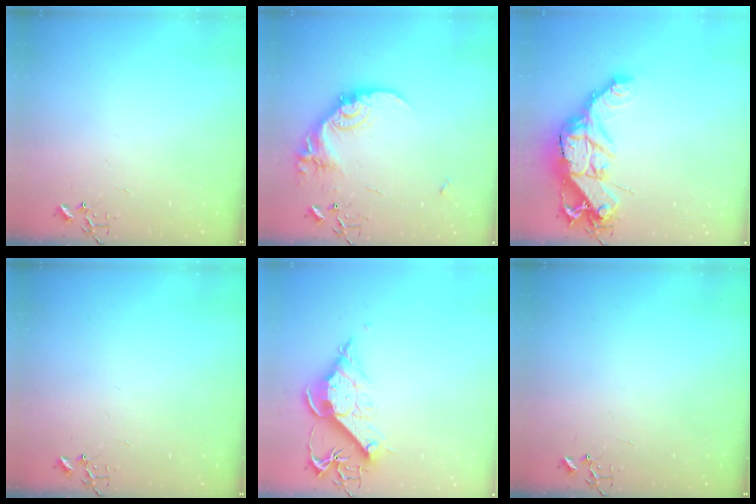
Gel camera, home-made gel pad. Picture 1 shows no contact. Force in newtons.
{"total": 18.0, "press": 17.9, "slide": 1.1}
{"total": 17.7, "press": 17.6, "slide": 1.5}
{"total": 0.0}
{"total": 13.2, "press": 13.1, "slide": 1.6}
{"total": 0.0}